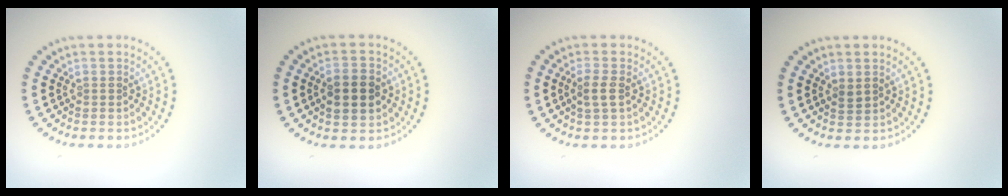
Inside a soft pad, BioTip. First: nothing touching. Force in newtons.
{"total": 3.7, "press": 3.7, "slide": 0.2}
{"total": 1.6, "press": 1.5, "slide": 0.5}
{"total": 0.7, "press": 0.7, "slide": 0.3}